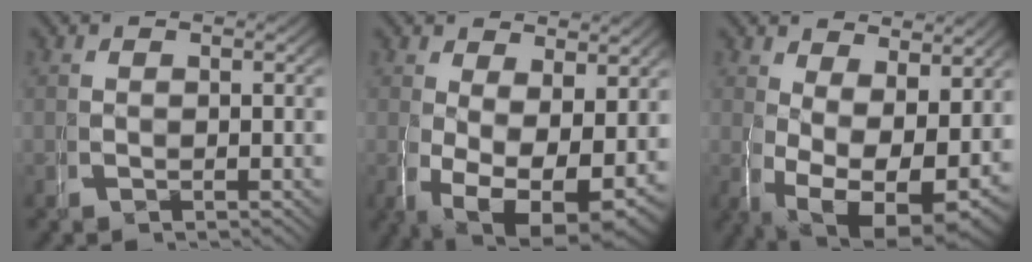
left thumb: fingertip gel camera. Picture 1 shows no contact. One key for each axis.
{"total": 8.7, "fx": -2.6, "fy": 5.6, "fz": 6.2, "tx": -0.122, "ty": -0.066, "tz": -0.010}
{"total": 9.6, "fx": -2.1, "fy": 6.2, "fz": 7.0, "tx": -0.137, "ty": -0.072, "tz": 0.005}